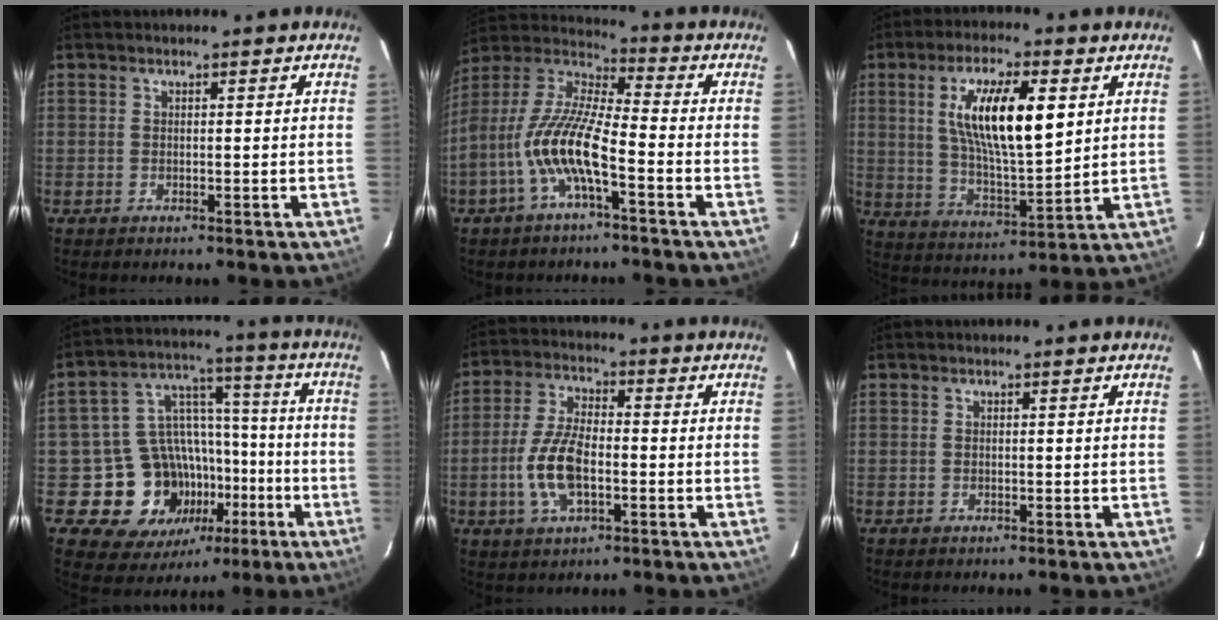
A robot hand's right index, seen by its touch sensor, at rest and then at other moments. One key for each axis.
{"total": 12.6, "fx": -4.8, "fy": 2.7, "fz": 11.4, "tx": -0.233, "ty": 0.003, "tz": -0.100}
{"total": 16.9, "fx": 5.2, "fy": 4.8, "fz": 15.3, "tx": -0.272, "ty": 0.004, "tz": 0.095}
{"total": 16.3, "fx": -6.6, "fy": 13.4, "fz": 6.7, "tx": -0.133, "ty": 0.050, "tz": -0.070}
{"total": 10.2, "fx": -2.5, "fy": 4.6, "fz": 8.7, "tx": -0.186, "ty": 0.004, "tz": -0.046}
{"total": 0.0}